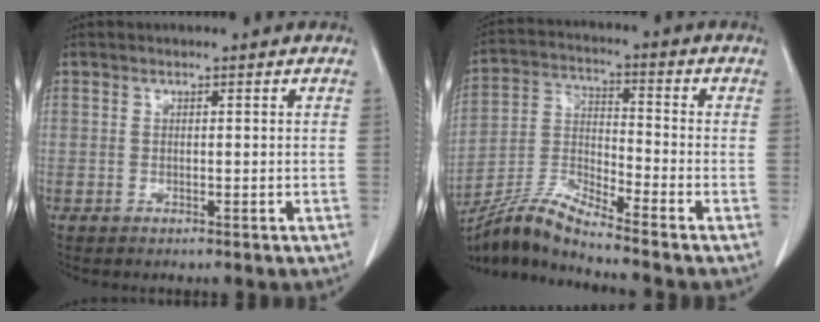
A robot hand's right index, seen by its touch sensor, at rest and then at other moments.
{"total": 9.6, "force": [-8.7, -1.4, 3.8], "torque": [-0.087, -0.011, -0.170]}